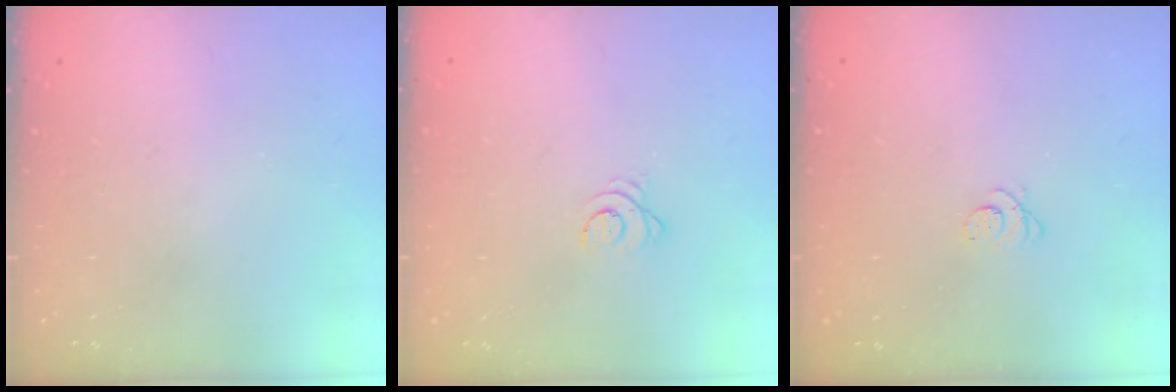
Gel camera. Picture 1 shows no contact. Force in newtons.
{"total": 2.3, "press": 2.3, "slide": 0.3}
{"total": 2.5, "press": 2.5, "slide": 0.3}